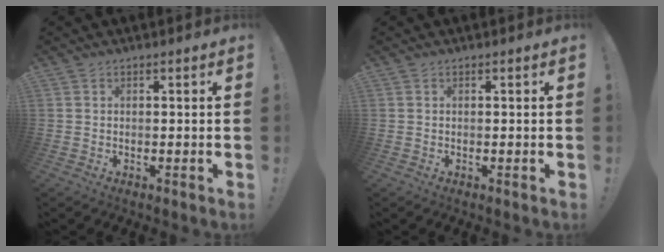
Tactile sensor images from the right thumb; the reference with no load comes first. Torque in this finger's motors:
{"motor_torque": [0.18, 0.05, 0.12, -0.10, 0.00]}